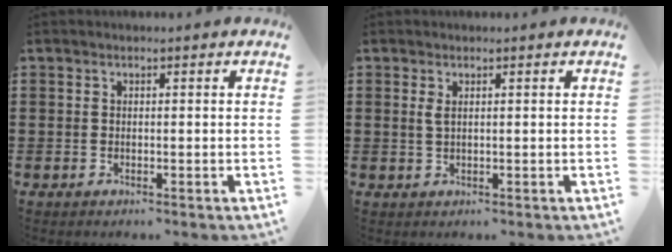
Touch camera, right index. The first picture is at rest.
{"total": 1.2, "force": [0.4, 0.3, 1.0], "torque": [-0.022, 0.004, 0.007]}